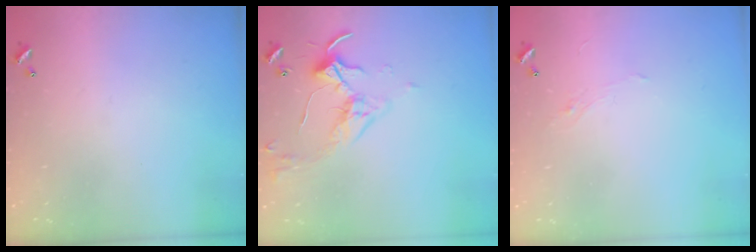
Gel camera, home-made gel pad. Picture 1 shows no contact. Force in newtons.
{"total": 3.4, "press": 3.3, "slide": 0.6}
{"total": 0.8, "press": 0.5, "slide": 0.6}